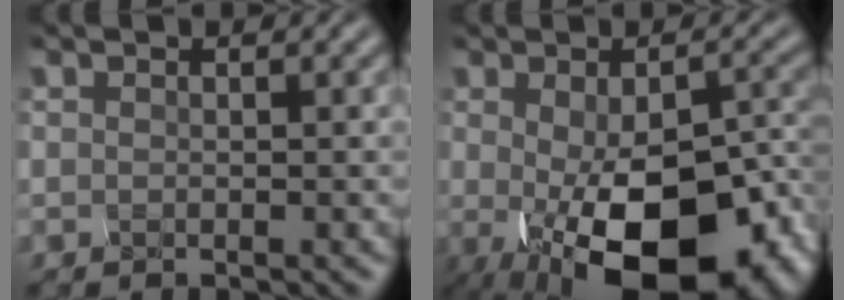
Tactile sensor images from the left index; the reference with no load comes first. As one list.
[{"total": 14.6, "force": [-5.2, 6.7, 11.8], "torque": [-0.175, -0.042, -0.051]}]